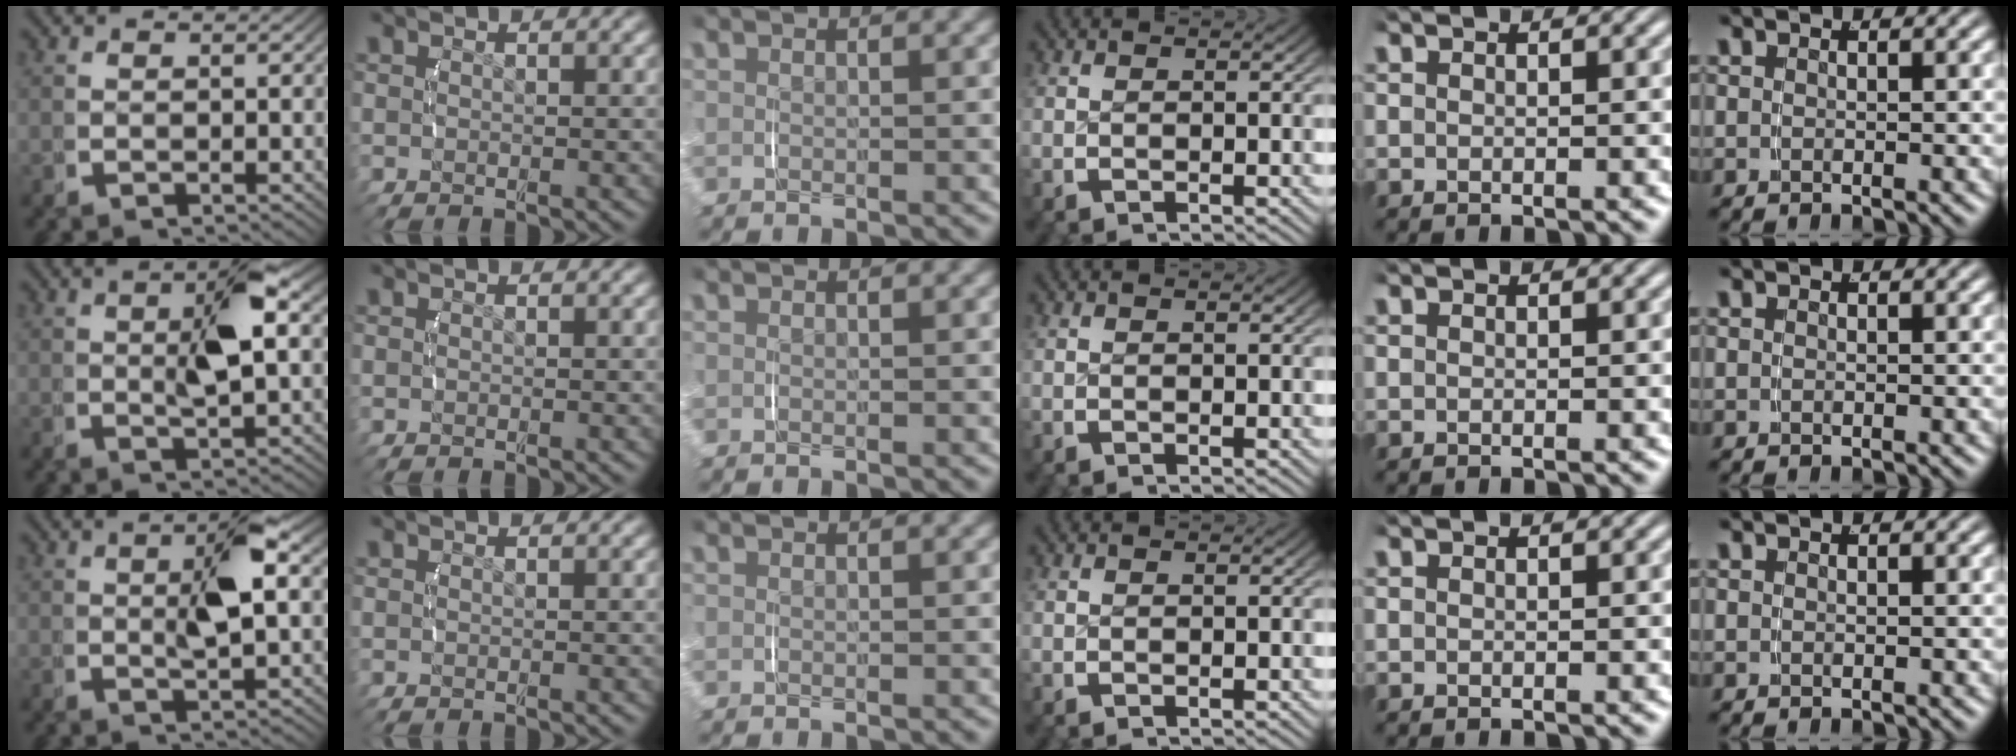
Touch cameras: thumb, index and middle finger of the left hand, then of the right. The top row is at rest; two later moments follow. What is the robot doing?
{"motion": "lift_and_place", "object": "jar lid"}